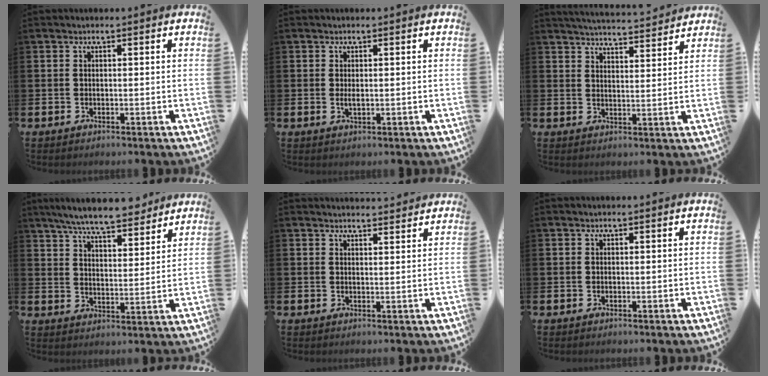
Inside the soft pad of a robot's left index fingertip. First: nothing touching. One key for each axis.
{"total": 1.2, "fx": 0.2, "fy": 0.4, "fz": 1.1, "tx": -0.019, "ty": 0.001, "tz": 0.001}
{"total": 4.6, "fx": 4.6, "fy": -0.1, "fz": 0.3, "tx": -0.015, "ty": -0.034, "tz": 0.080}
{"total": 7.9, "fx": 7.4, "fy": 1.0, "fz": 2.6, "tx": -0.073, "ty": -0.037, "tz": 0.132}
{"total": 2.3, "fx": 2.3, "fy": 0.1, "fz": -0.1, "tx": 0.007, "ty": -0.015, "tz": 0.039}
{"total": 0.0}